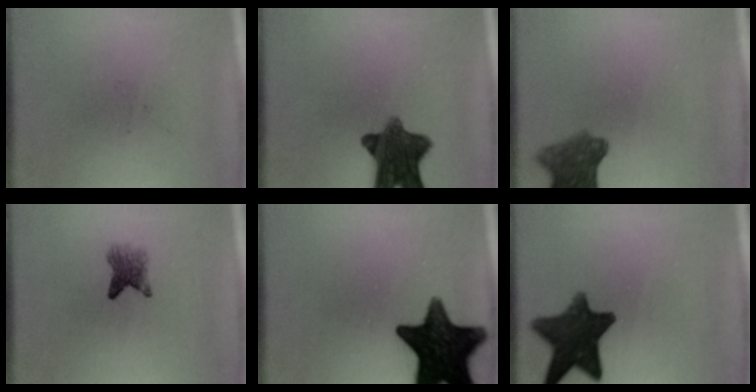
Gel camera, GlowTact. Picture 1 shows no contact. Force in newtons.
{"total": 10.3}
{"total": 6.7}
{"total": 2.9}
{"total": 16.8}
{"total": 12.0}